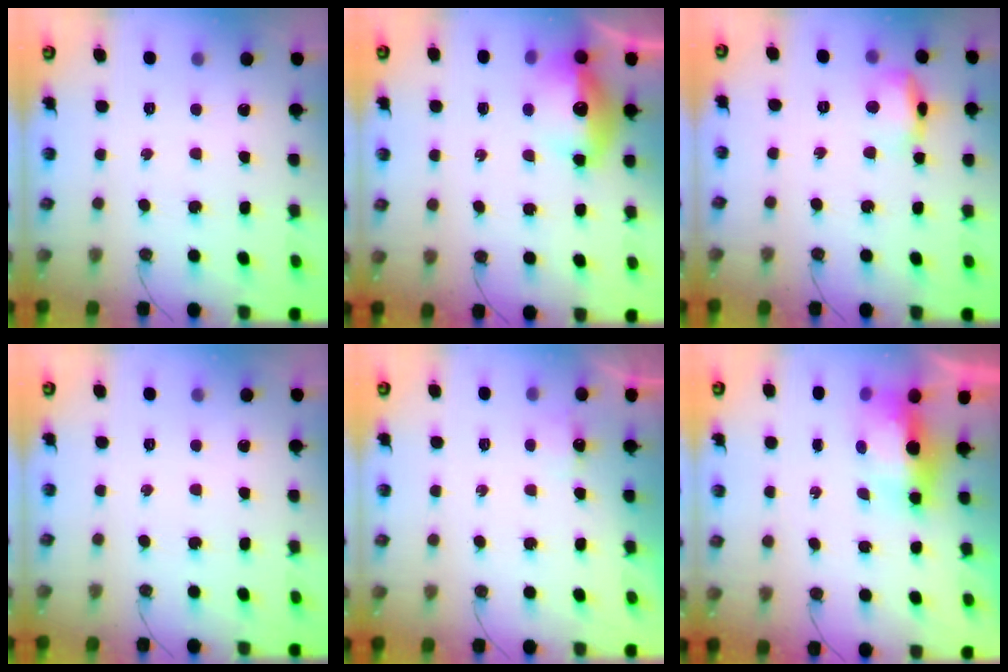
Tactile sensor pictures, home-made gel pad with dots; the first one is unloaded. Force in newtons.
{"total": 13.3, "press": 13.3, "slide": 1.5}
{"total": 13.1, "press": 8.6, "slide": 9.9}
{"total": 0.0}
{"total": 2.7, "press": 2.6, "slide": 0.4}
{"total": 7.4, "press": 7.4, "slide": 0.6}